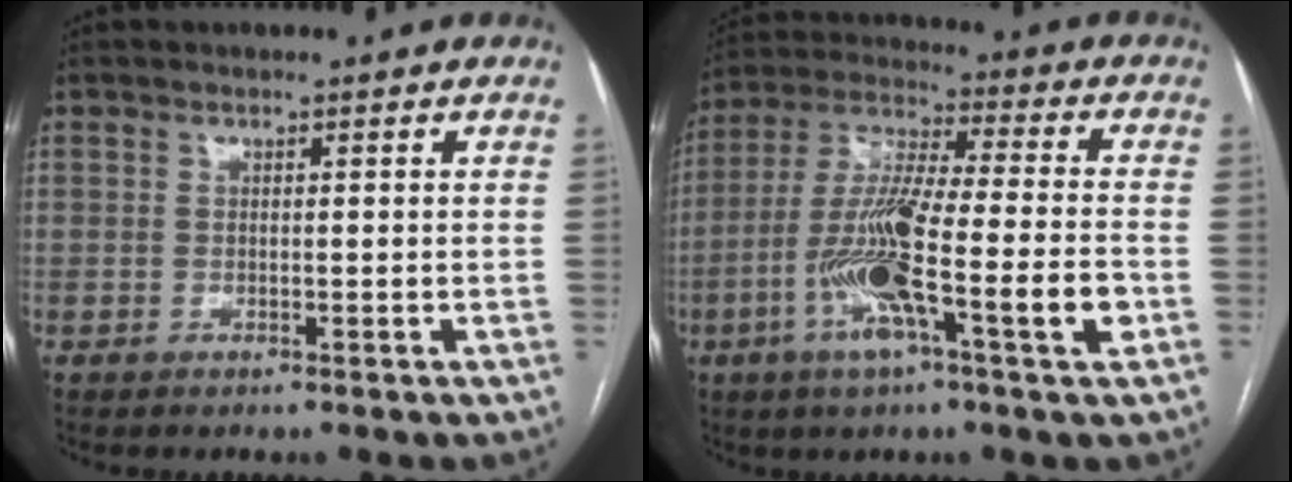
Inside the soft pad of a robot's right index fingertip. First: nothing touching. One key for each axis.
{"total": 16.7, "fx": -5.2, "fy": 1.1, "fz": 15.8, "tx": -0.301, "ty": -0.005, "tz": -0.096}